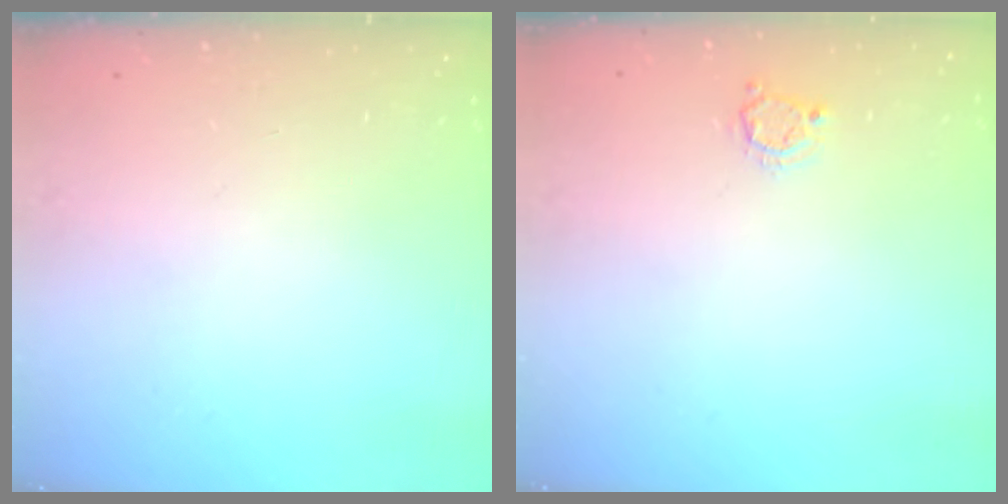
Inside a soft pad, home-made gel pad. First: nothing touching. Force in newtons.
{"total": 3.8, "press": 3.7, "slide": 0.5}